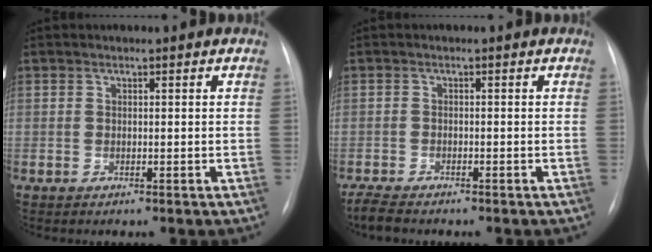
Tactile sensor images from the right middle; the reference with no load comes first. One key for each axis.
{"total": 3.6, "fx": -3.1, "fy": 0.8, "fz": 1.6, "tx": -0.031, "ty": -0.011, "tz": -0.049}